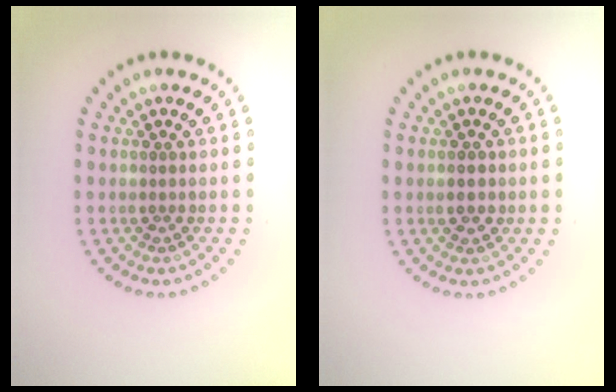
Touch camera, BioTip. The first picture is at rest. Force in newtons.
{"total": 1.7, "press": 1.7, "slide": 0.1}